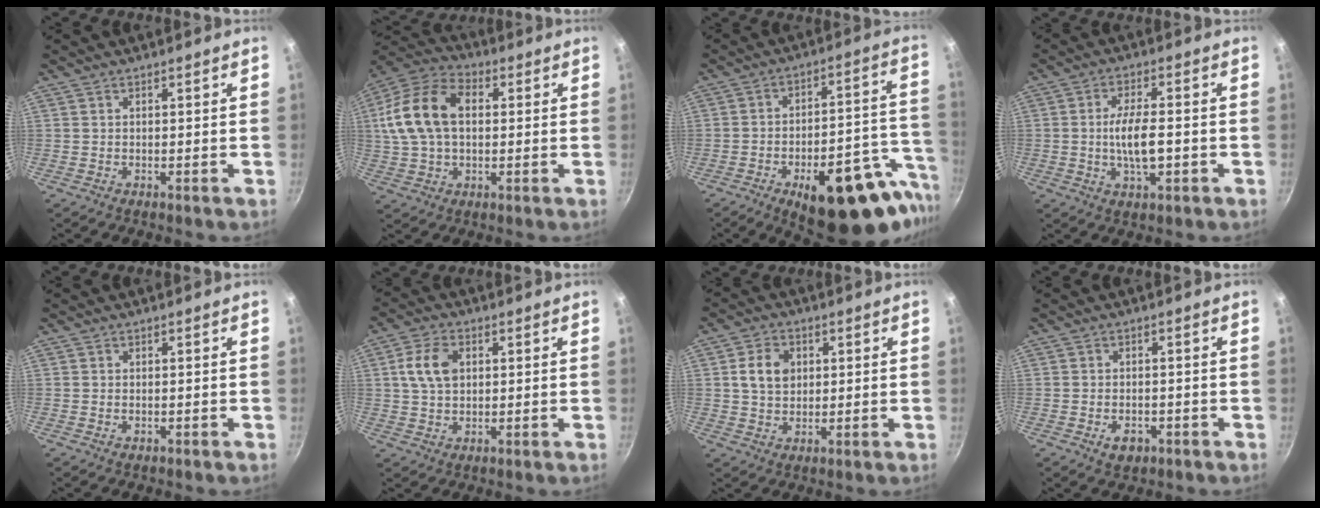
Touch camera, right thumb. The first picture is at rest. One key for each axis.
{"total": 16.7, "fx": 2.4, "fy": 10.9, "fz": 12.5, "tx": -0.231, "ty": 0.027, "tz": 0.031}
{"total": 25.1, "fx": -12.2, "fy": 10.4, "fz": 19.2, "tx": -0.201, "ty": 0.055, "tz": -0.159}
{"total": 7.9, "fx": -1.3, "fy": 3.1, "fz": 7.2, "tx": -0.126, "ty": 0.012, "tz": -0.022}
{"total": 0.5, "fx": -0.2, "fy": 0.3, "fz": 0.4, "tx": -0.007, "ty": 0.001, "tz": -0.002}
{"total": 7.6, "fx": 1.7, "fy": 5.1, "fz": 5.4, "tx": -0.093, "ty": 0.005, "tz": 0.028}
{"total": 6.9, "fx": 1.5, "fy": 5.2, "fz": 4.3, "tx": -0.061, "ty": 0.003, "tz": 0.023}
{"total": 3.6, "fx": -1.6, "fy": 2.4, "fz": 2.1, "tx": -0.029, "ty": 0.014, "tz": -0.017}